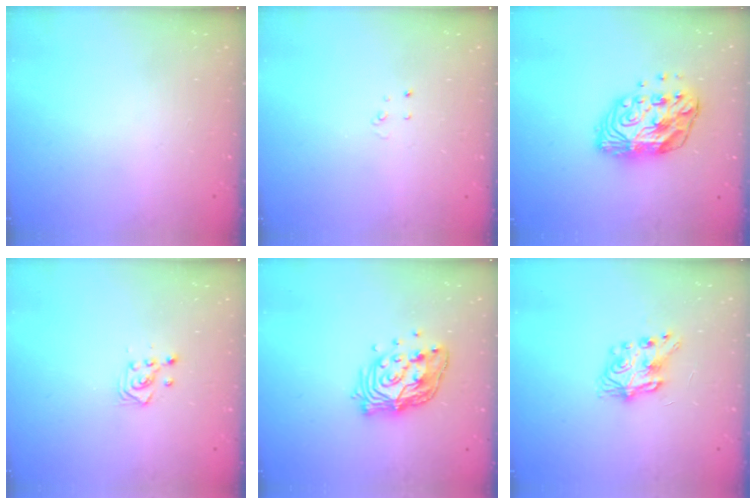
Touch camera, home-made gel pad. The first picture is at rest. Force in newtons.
{"total": 2.6, "press": 2.6, "slide": 0.2}
{"total": 12.5, "press": 12.5, "slide": 0.9}
{"total": 3.0, "press": 3.0, "slide": 0.5}
{"total": 14.4, "press": 14.3, "slide": 1.0}
{"total": 7.1, "press": 7.1, "slide": 0.4}